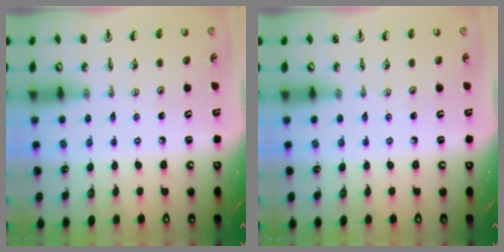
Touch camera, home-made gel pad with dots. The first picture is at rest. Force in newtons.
{"total": 0.0}